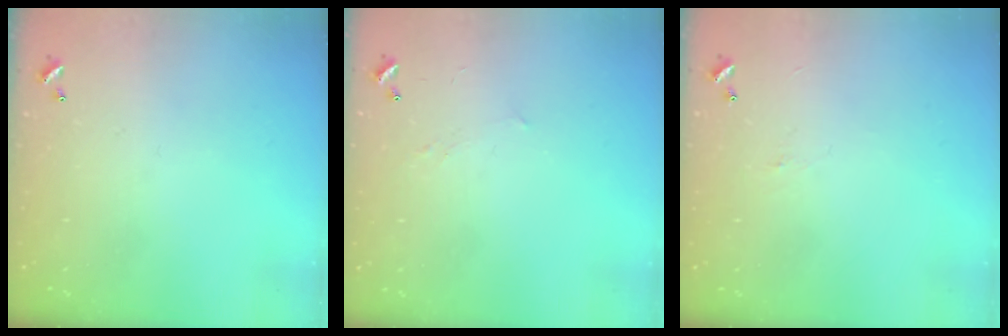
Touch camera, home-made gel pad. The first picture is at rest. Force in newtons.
{"total": 2.9, "press": 2.8, "slide": 0.4}
{"total": 1.8, "press": 1.7, "slide": 0.6}